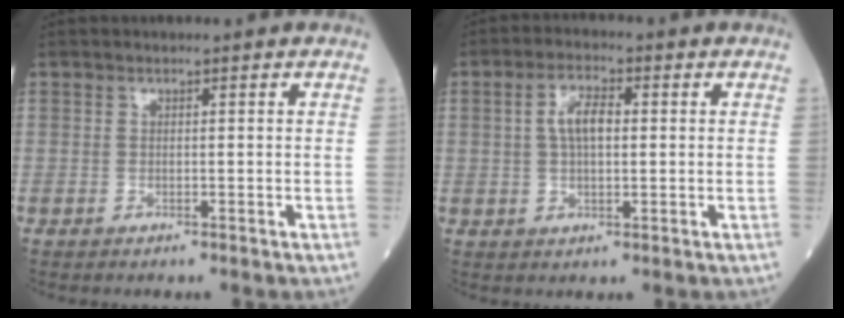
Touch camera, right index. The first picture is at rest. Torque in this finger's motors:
{"motor_torque": [0.13, 0.03, 0.13, 0.05]}